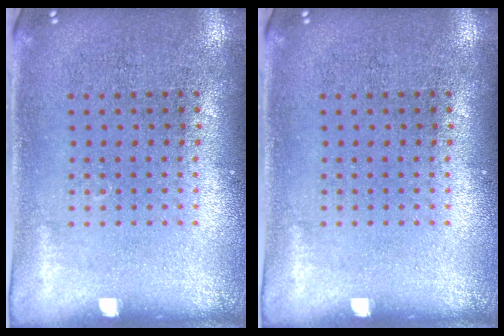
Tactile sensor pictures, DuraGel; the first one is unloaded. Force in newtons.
{"total": 0.0}